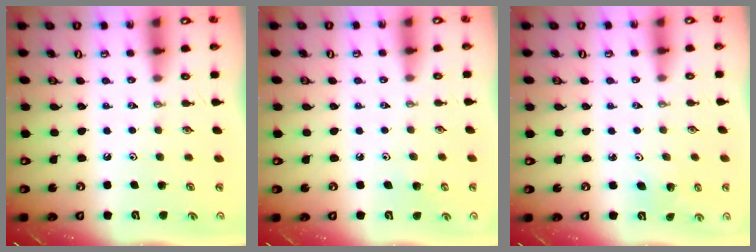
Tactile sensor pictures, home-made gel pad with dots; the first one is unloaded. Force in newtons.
{"total": 3.4, "press": 3.4, "slide": 0.4}
{"total": 2.6, "press": 2.6, "slide": 0.2}